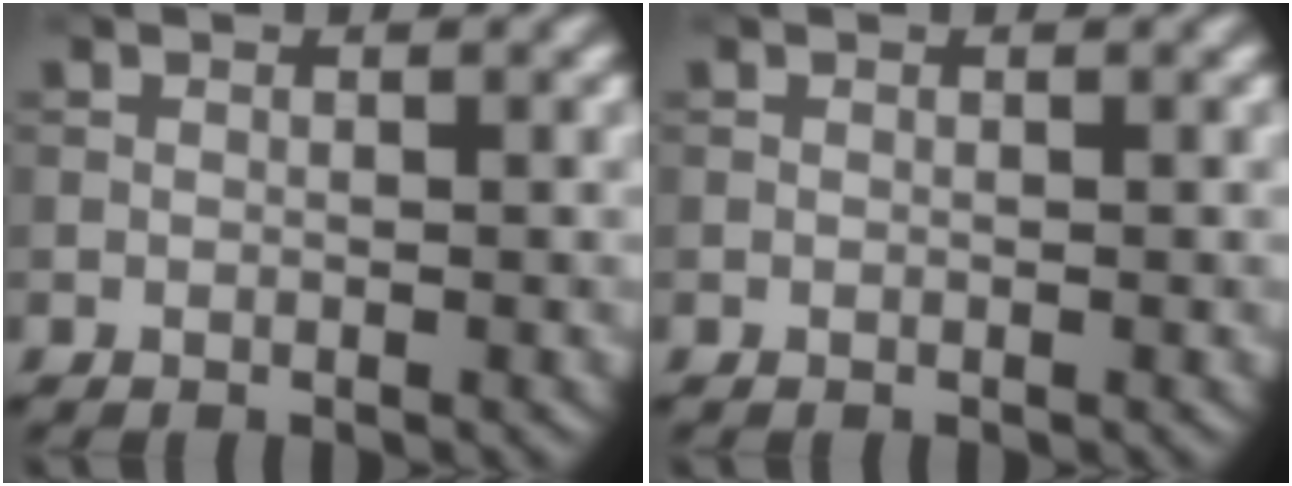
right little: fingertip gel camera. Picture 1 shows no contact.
{"total": 0.0}